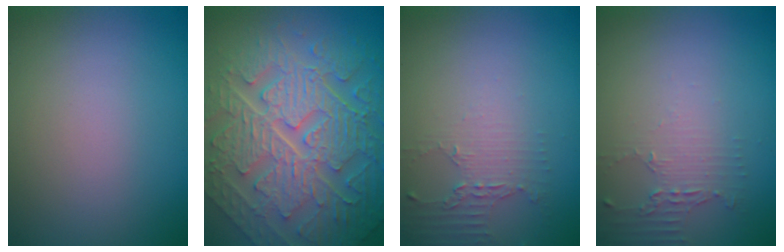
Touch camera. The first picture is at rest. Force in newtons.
{"total": 11.0, "press": 7.5, "slide": 8.0}
{"total": 2.2, "press": 1.6, "slide": 1.5}
{"total": 2.0, "press": 1.4, "slide": 1.4}